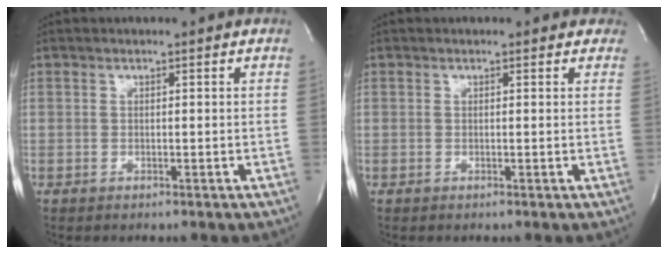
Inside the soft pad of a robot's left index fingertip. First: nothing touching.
{"total": 1.9, "force": [1.4, 1.3, 0.4], "torque": [0.005, 0.002, 0.003]}